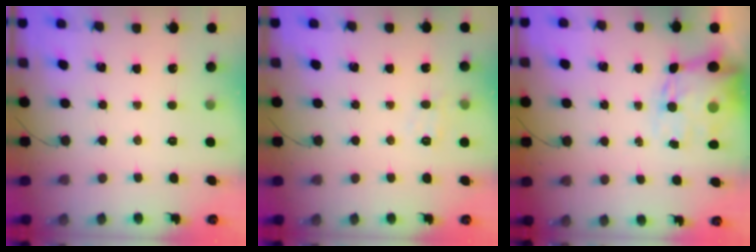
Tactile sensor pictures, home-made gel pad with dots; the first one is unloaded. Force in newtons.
{"total": 7.2, "press": 7.1, "slide": 1.4}
{"total": 13.6, "press": 13.2, "slide": 3.4}